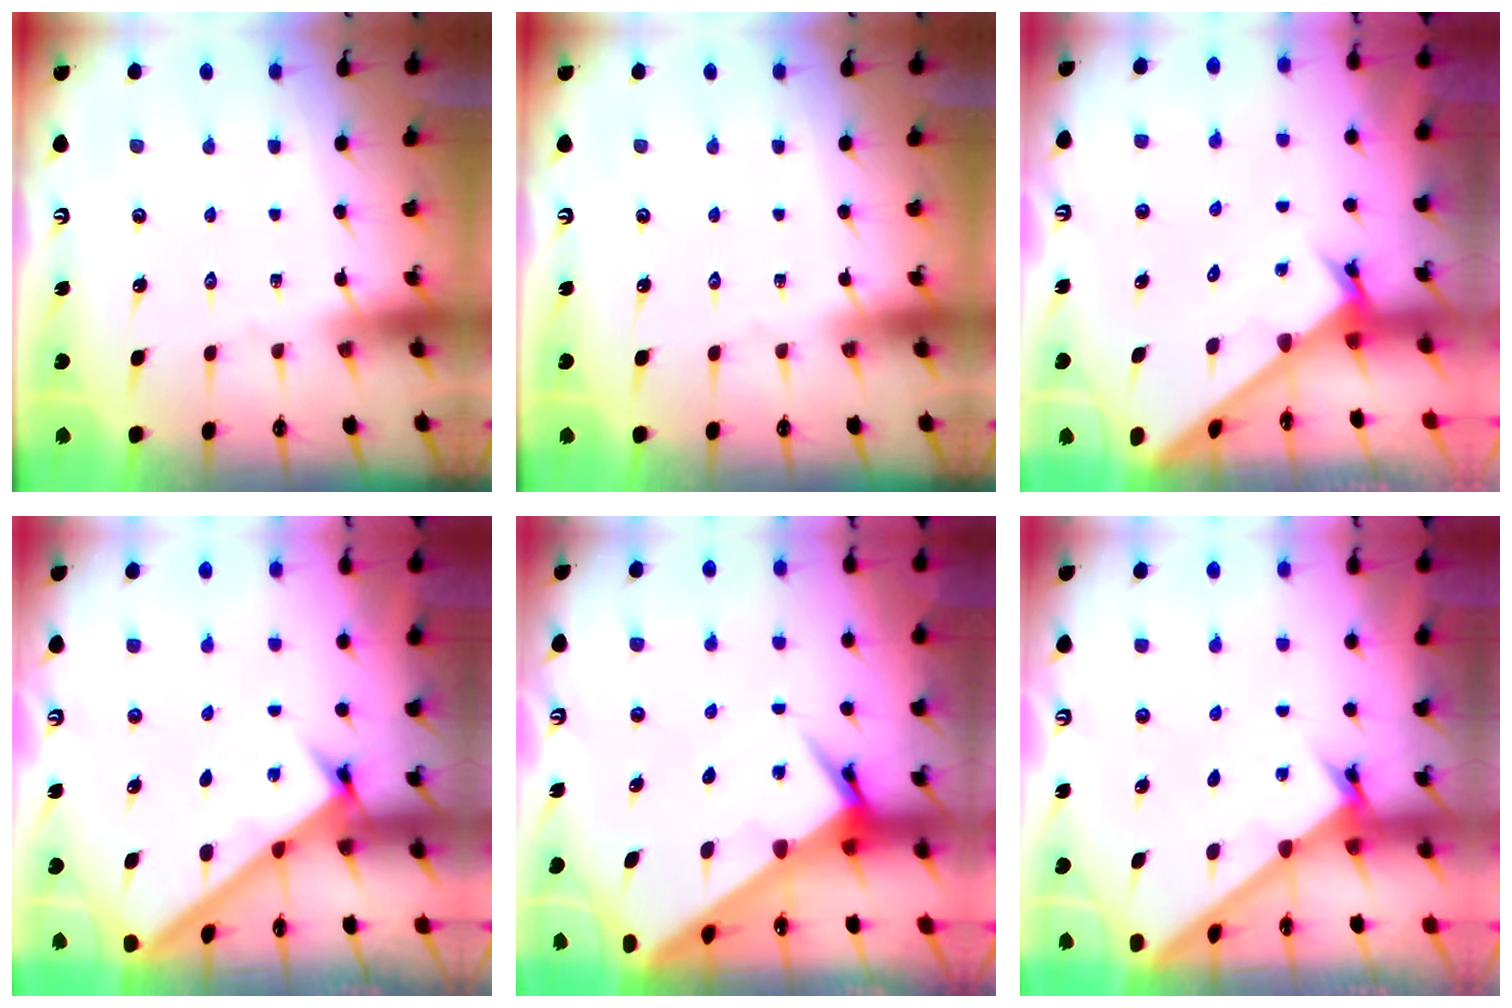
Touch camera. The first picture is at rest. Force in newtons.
{"total": 0.0}
{"total": 2.6, "press": 2.6, "slide": 0.3}
{"total": 2.9, "press": 2.9, "slide": 0.3}
{"total": 4.6, "press": 4.6, "slide": 0.4}
{"total": 1.6, "press": 1.6, "slide": 0.1}